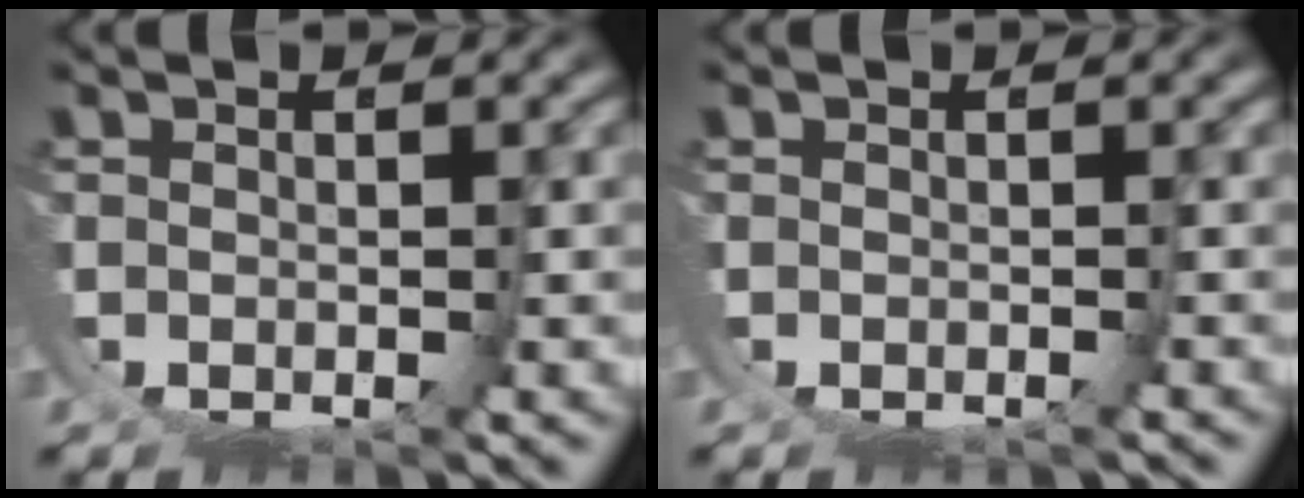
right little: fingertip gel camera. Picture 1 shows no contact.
{"total": 0.8, "force": [-0.5, 0.5, 0.2], "torque": [-0.003, -0.004, -0.007]}